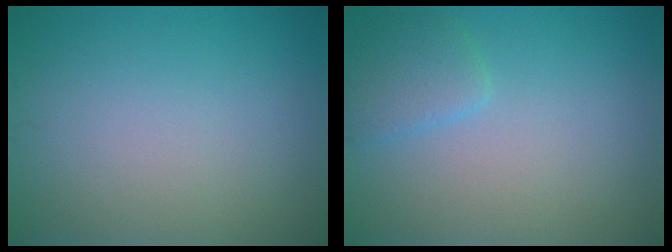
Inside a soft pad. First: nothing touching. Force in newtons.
{"total": 2.1, "press": 2.1, "slide": 0.2}